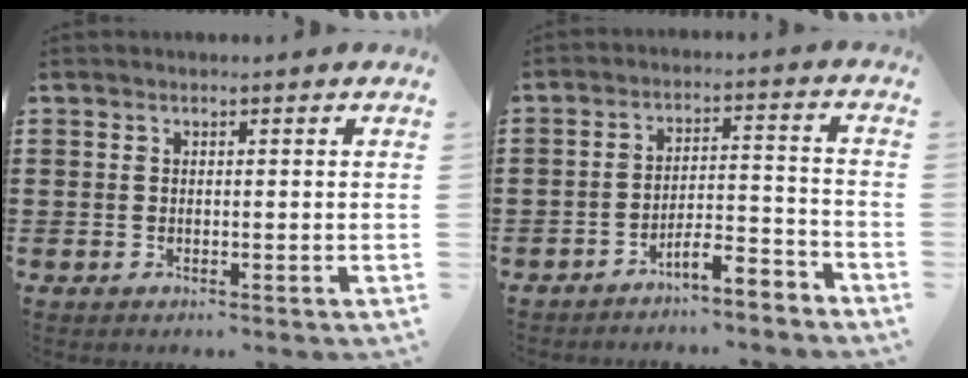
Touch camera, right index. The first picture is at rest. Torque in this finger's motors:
{"motor_torque": [0.38, -0.05, 0.20, 0.03]}